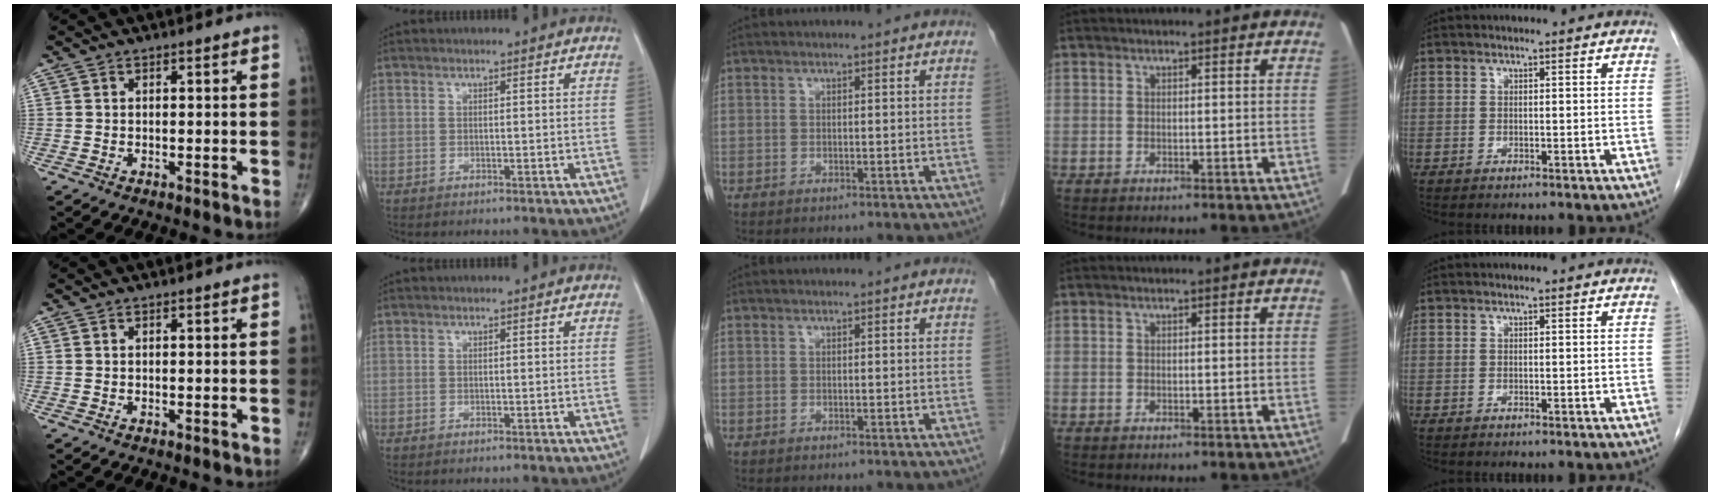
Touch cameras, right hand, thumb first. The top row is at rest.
{}